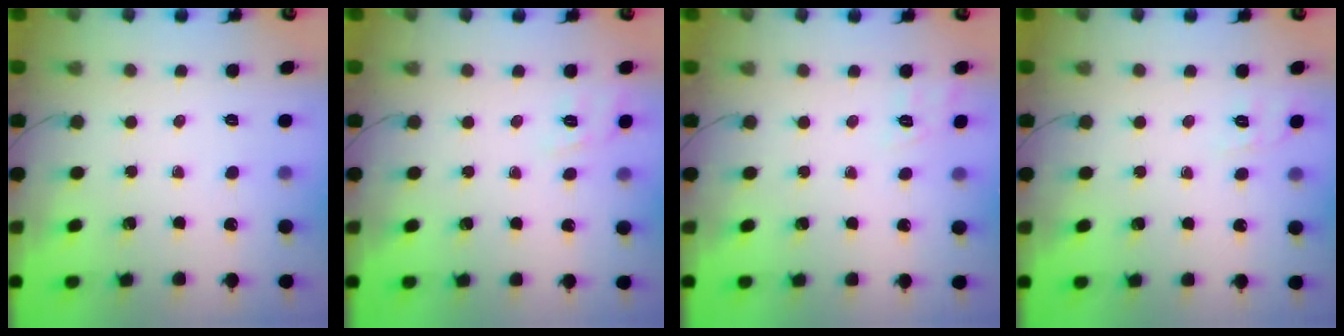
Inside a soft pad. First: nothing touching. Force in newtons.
{"total": 2.2, "press": 1.2, "slide": 1.8}
{"total": 3.9, "press": 3.4, "slide": 1.9}
{"total": 1.6, "press": 0.0, "slide": 1.6}